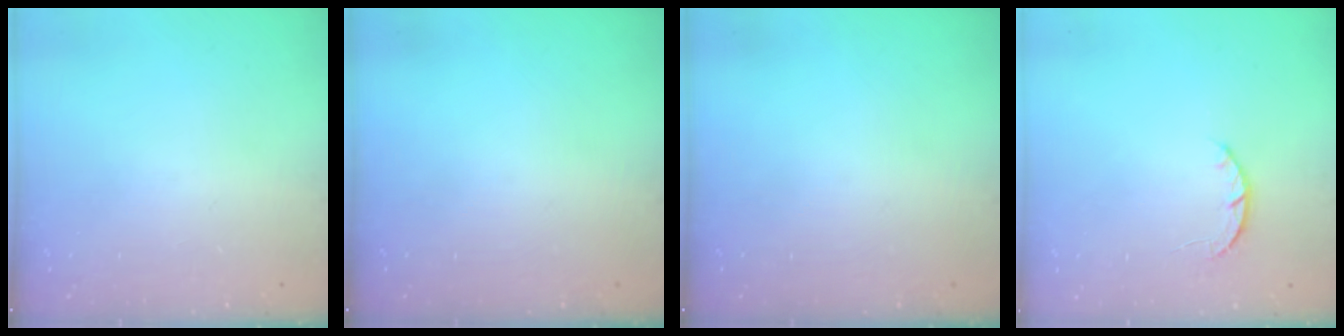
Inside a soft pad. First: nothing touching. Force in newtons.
{"total": 0.0}
{"total": 0.0}
{"total": 2.6, "press": 2.5, "slide": 0.4}